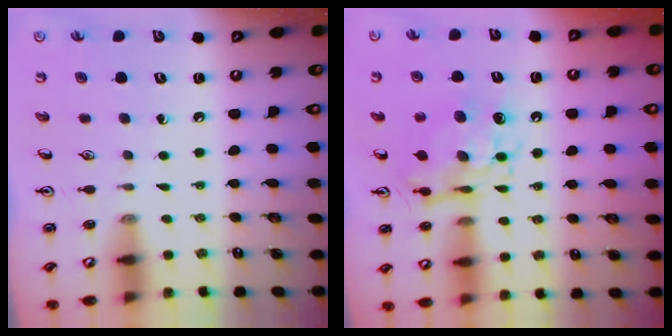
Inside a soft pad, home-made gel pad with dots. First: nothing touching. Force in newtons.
{"total": 10.2, "press": 10.2, "slide": 1.0}